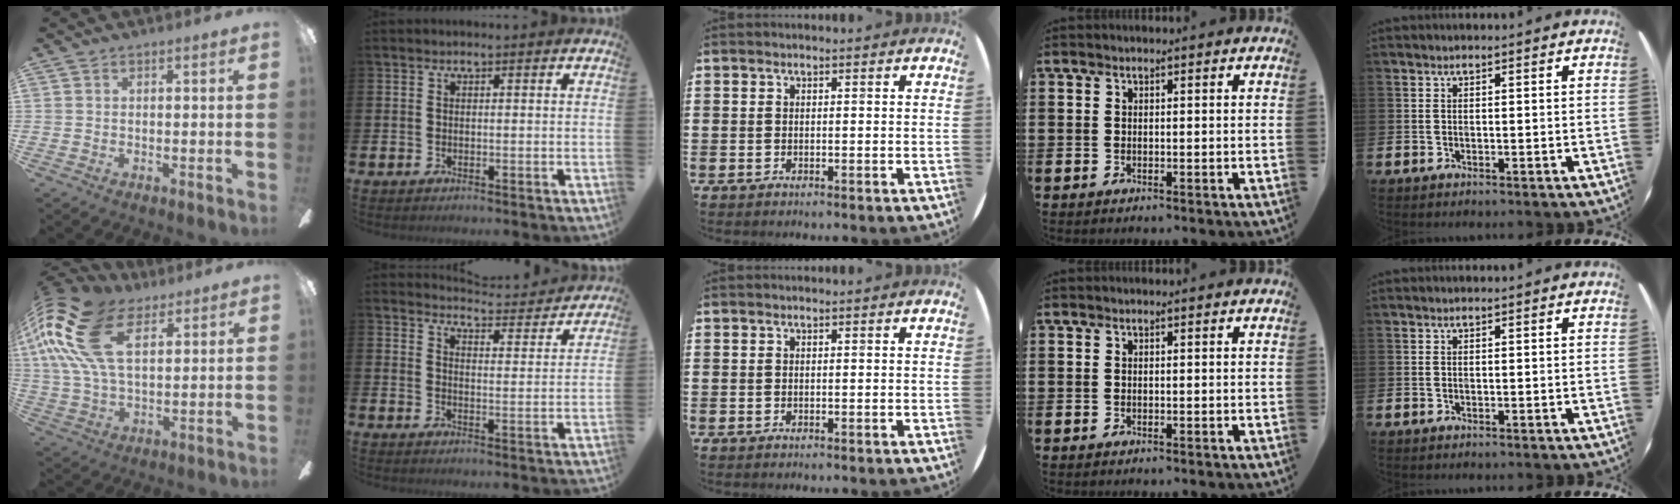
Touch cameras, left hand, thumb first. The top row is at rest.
{"thumb": {"total": 22.2, "force": [9.3, 12.3, 16.0], "torque": [-0.364, -0.016, 0.158]}, "index": {"total": 4.5, "force": [4.5, 0.4, 0.5], "torque": [-0.014, -0.038, 0.073]}}